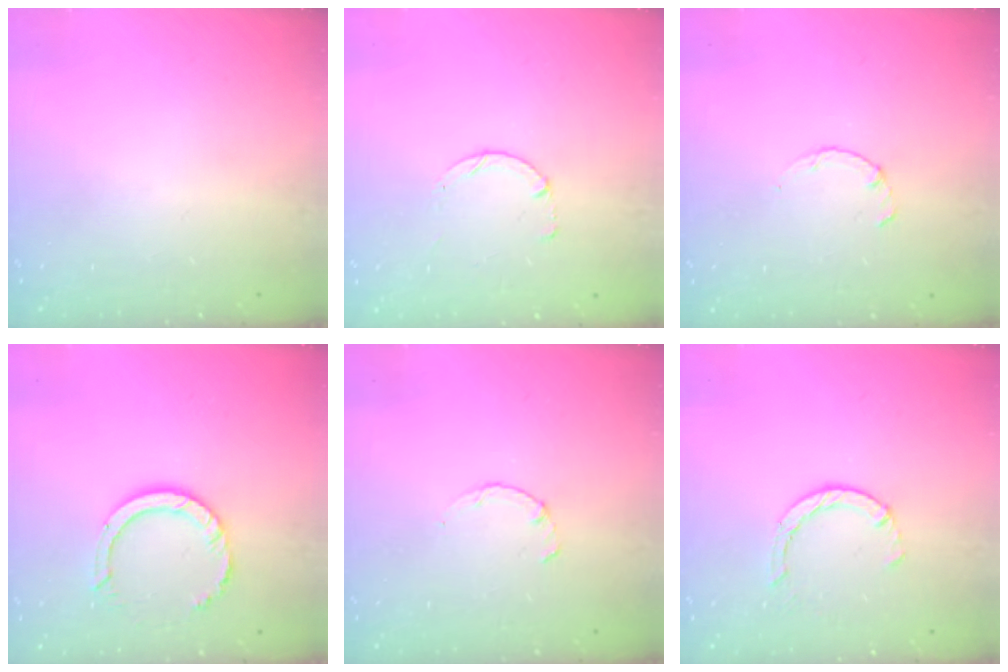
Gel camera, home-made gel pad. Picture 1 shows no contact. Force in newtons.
{"total": 0.0}
{"total": 0.9, "press": 0.8, "slide": 0.3}
{"total": 8.3, "press": 8.2, "slide": 0.6}
{"total": 0.9, "press": 0.8, "slide": 0.3}
{"total": 2.9, "press": 2.8, "slide": 0.4}